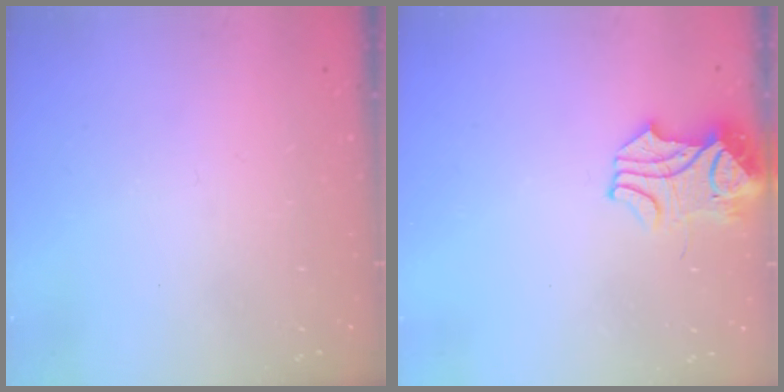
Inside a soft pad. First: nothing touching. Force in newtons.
{"total": 3.3, "press": 3.2, "slide": 0.8}